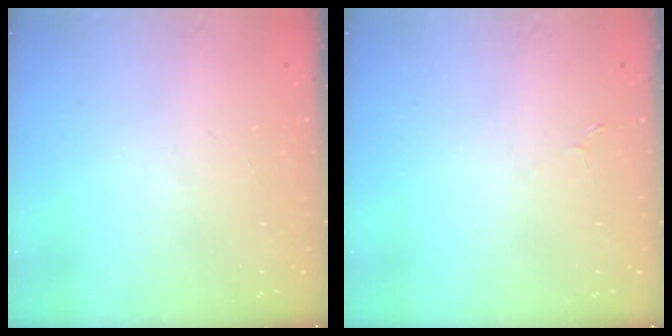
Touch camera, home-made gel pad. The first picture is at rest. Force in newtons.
{"total": 1.9, "press": 1.9, "slide": 0.3}